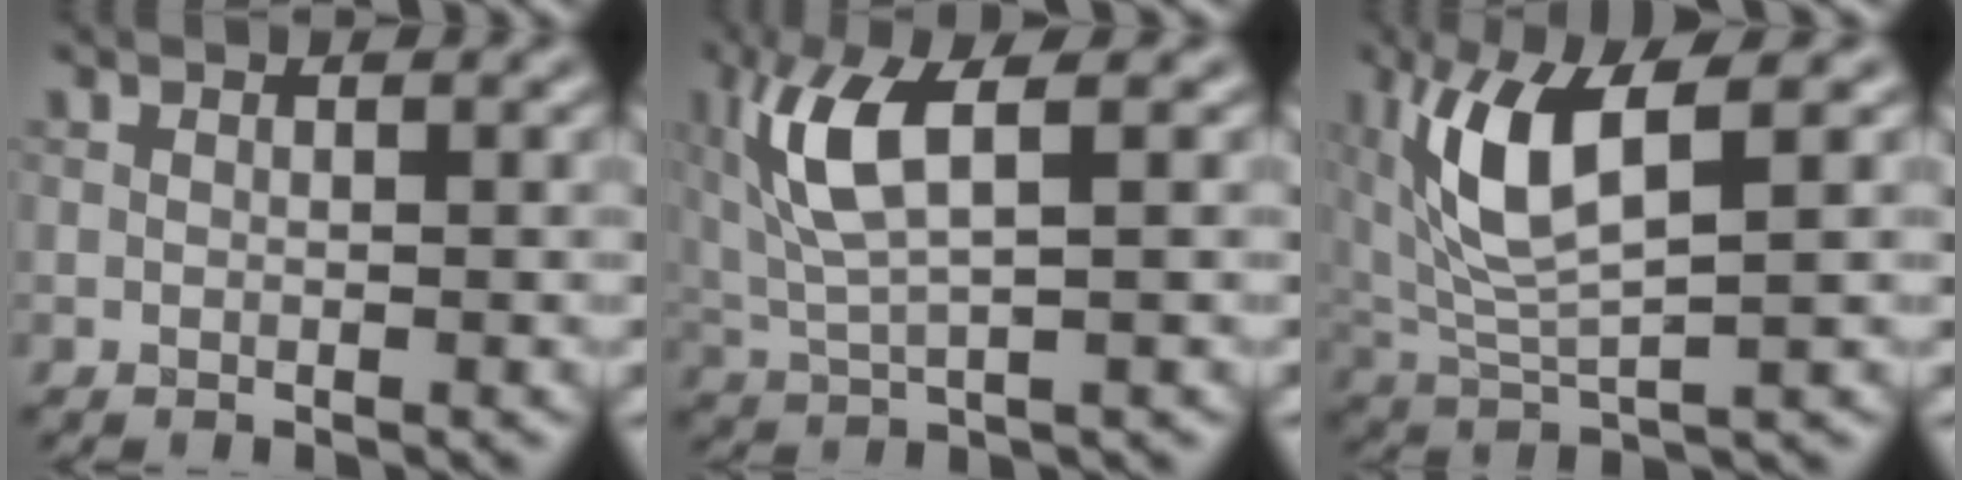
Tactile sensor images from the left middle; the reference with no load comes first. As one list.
[{"total": 5.9, "force": [1.9, 1.6, 5.3], "torque": [-0.127, 0.004, 0.039]}, {"total": 7.0, "force": [2.4, 2.0, 6.2], "torque": [-0.143, -0.002, 0.048]}]